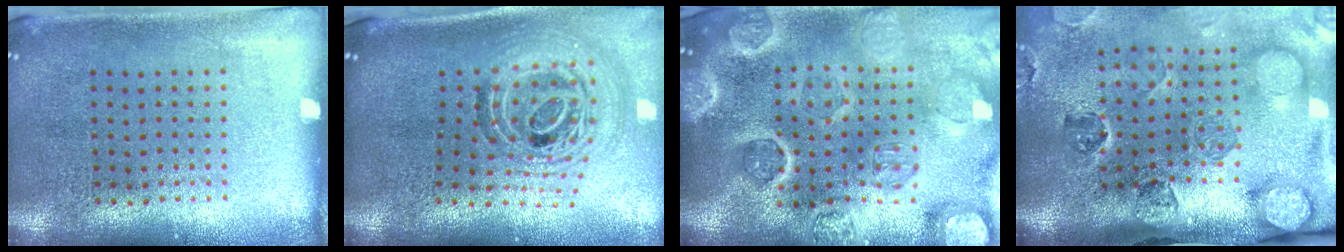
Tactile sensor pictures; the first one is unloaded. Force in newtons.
{"total": 1.9, "press": 1.5, "slide": 1.2}
{"total": 5.1, "press": 4.4, "slide": 2.6}
{"total": 3.5, "press": 2.8, "slide": 2.0}